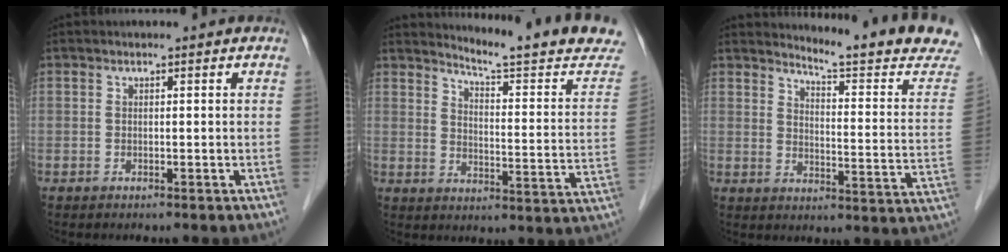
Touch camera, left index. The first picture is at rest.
{"total": 16.5, "force": [15.6, -0.2, 5.4], "torque": [-0.075, -0.088, 0.186]}
{"total": 15.5, "force": [14.8, -0.6, 4.6], "torque": [-0.060, -0.098, 0.168]}